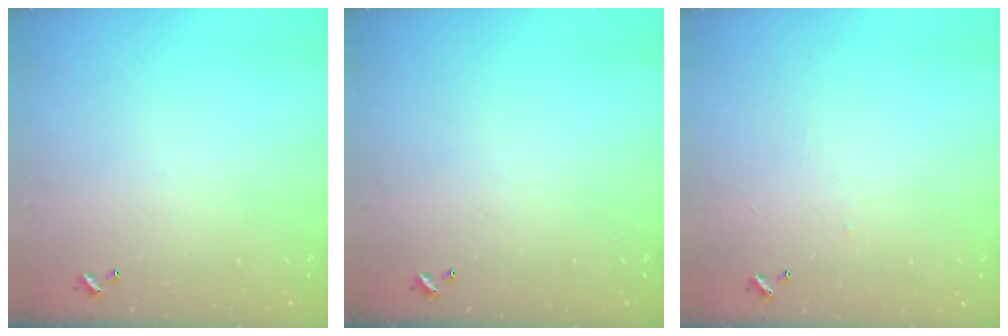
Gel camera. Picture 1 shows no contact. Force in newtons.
{"total": 0.0}
{"total": 0.5, "press": 0.3, "slide": 0.4}